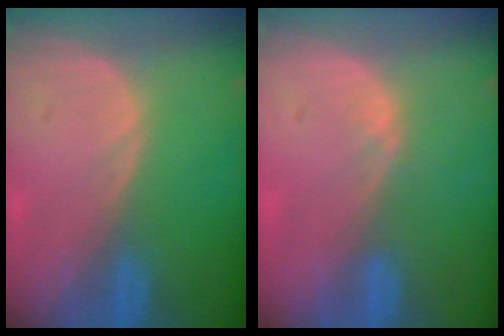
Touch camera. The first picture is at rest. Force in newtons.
{"total": 1.0, "press": 0.8, "slide": 0.6}